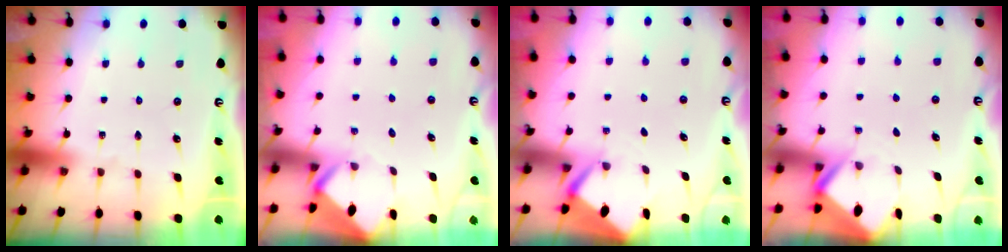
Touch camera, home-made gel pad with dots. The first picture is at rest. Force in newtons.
{"total": 3.4, "press": 3.4, "slide": 0.2}
{"total": 2.4, "press": 2.4, "slide": 0.1}
{"total": 2.4, "press": 2.4, "slide": 0.1}